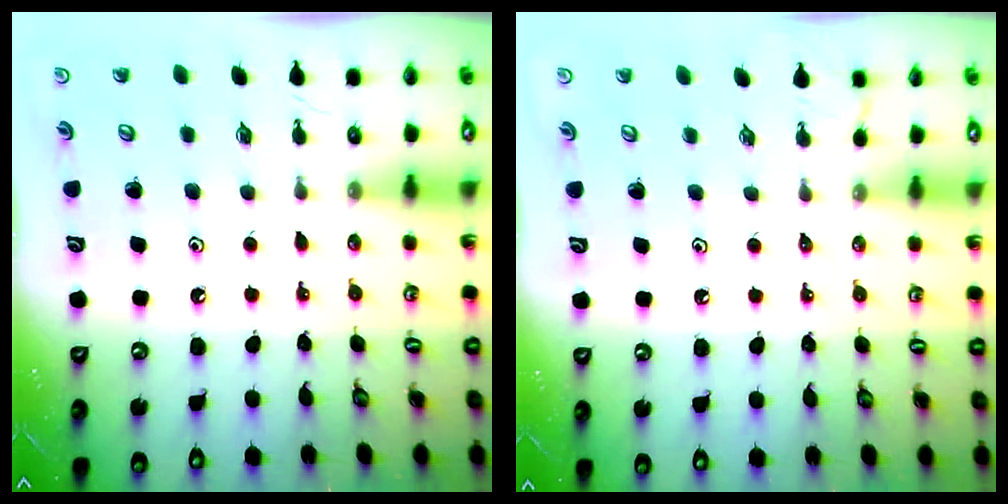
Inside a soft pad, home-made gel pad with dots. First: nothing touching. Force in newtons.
{"total": 1.8, "press": 1.8, "slide": 0.3}